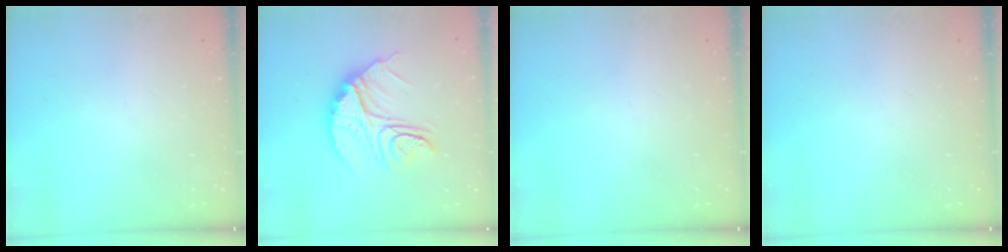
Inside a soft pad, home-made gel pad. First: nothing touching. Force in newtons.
{"total": 15.9, "press": 15.8, "slide": 1.6}
{"total": 0.0}
{"total": 0.0}